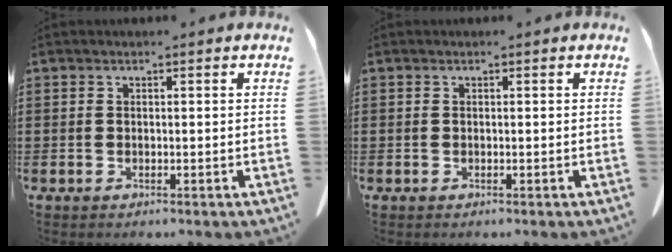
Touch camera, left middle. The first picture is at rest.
{"total": 0.0}